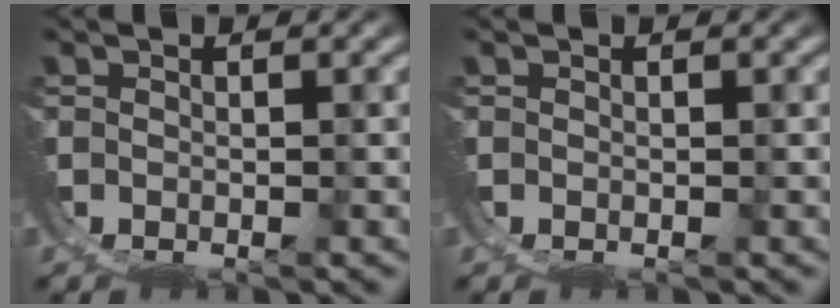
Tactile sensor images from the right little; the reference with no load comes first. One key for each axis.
{"total": 0.0}